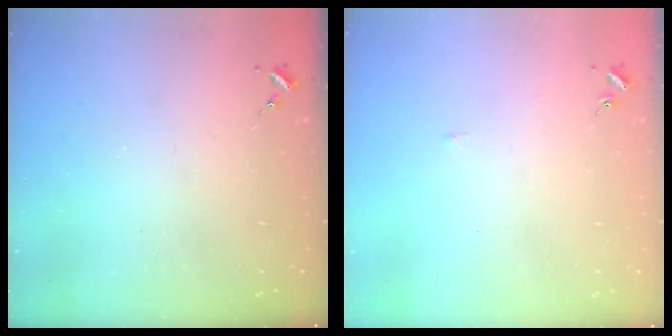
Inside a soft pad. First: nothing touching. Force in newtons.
{"total": 2.4, "press": 2.4, "slide": 0.3}